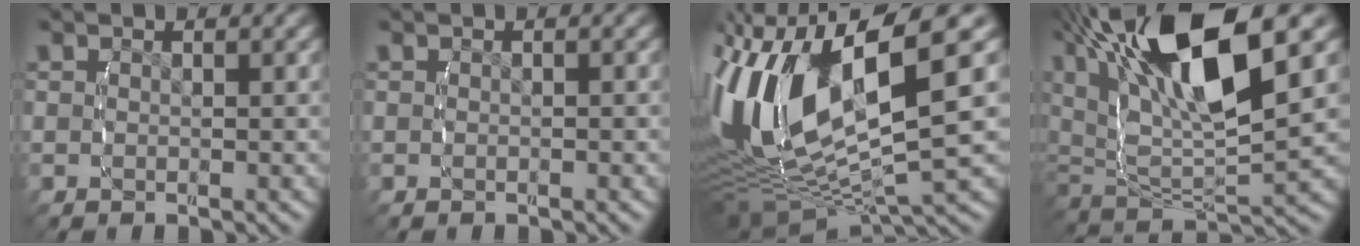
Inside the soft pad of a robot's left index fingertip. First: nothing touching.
{"total": 0.6, "force": [-0.5, 0.0, -0.2], "torque": [0.000, 0.001, -0.009]}
{"total": 17.5, "force": [0.2, 12.2, 12.5], "torque": [-0.278, -0.005, -0.005]}
{"total": 12.1, "force": [4.0, 6.9, 9.1], "torque": [-0.200, 0.014, 0.053]}